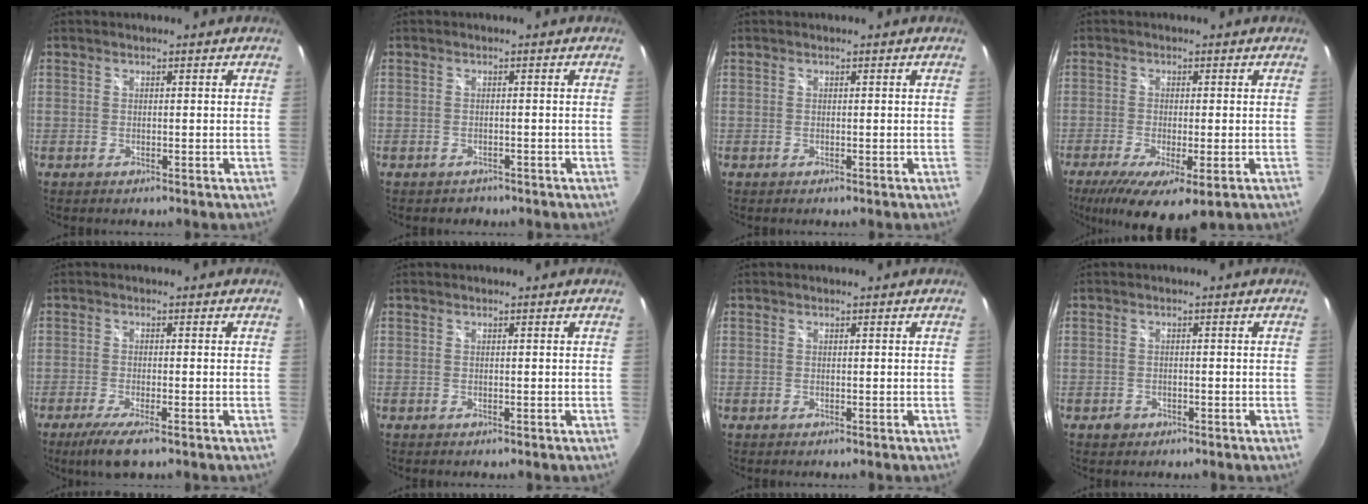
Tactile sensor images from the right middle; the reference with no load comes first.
{"total": 1.9, "force": [-1.3, 1.3, 0.2], "torque": [-0.008, -0.003, -0.017]}
{"total": 0.0}
{"total": 10.3, "force": [-5.3, 2.7, 8.4], "torque": [-0.168, -0.042, -0.084]}
{"total": 5.7, "force": [-3.7, 0.7, 4.3], "torque": [-0.096, -0.022, -0.065]}
{"total": 0.0}
{"total": 0.0}
{"total": 1.8, "force": [-1.0, 1.4, 0.3], "torque": [-0.007, 0.000, -0.012]}